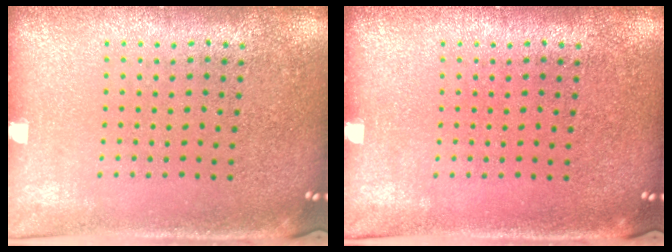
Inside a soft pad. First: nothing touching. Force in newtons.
{"total": 0.0}